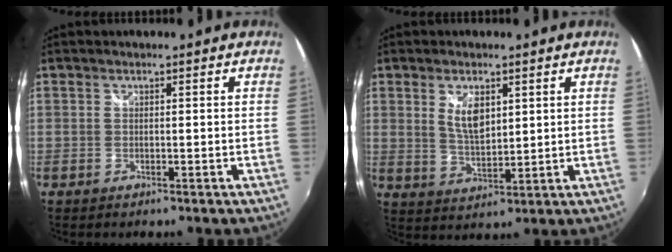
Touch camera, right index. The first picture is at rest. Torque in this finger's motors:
{"motor_torque": [0.21, 0.17, 0.36, 0.05]}